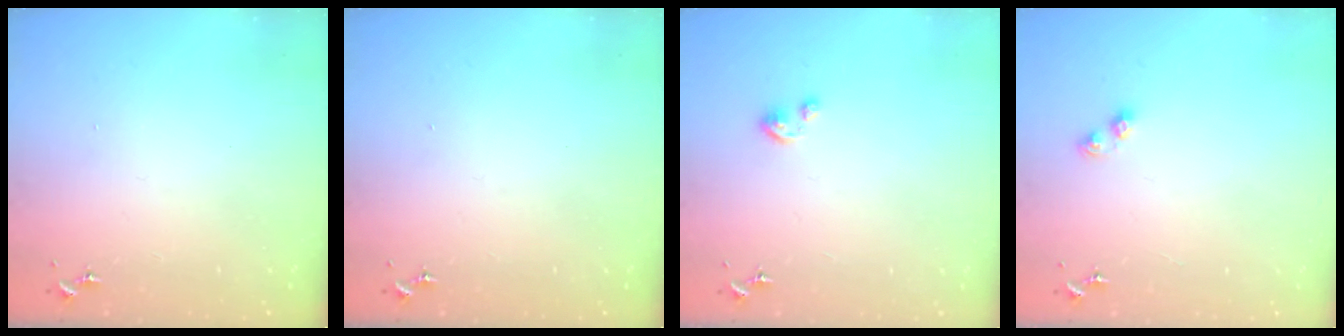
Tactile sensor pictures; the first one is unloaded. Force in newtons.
{"total": 0.0}
{"total": 2.4, "press": 2.4, "slide": 0.2}
{"total": 4.0, "press": 4.0, "slide": 0.4}